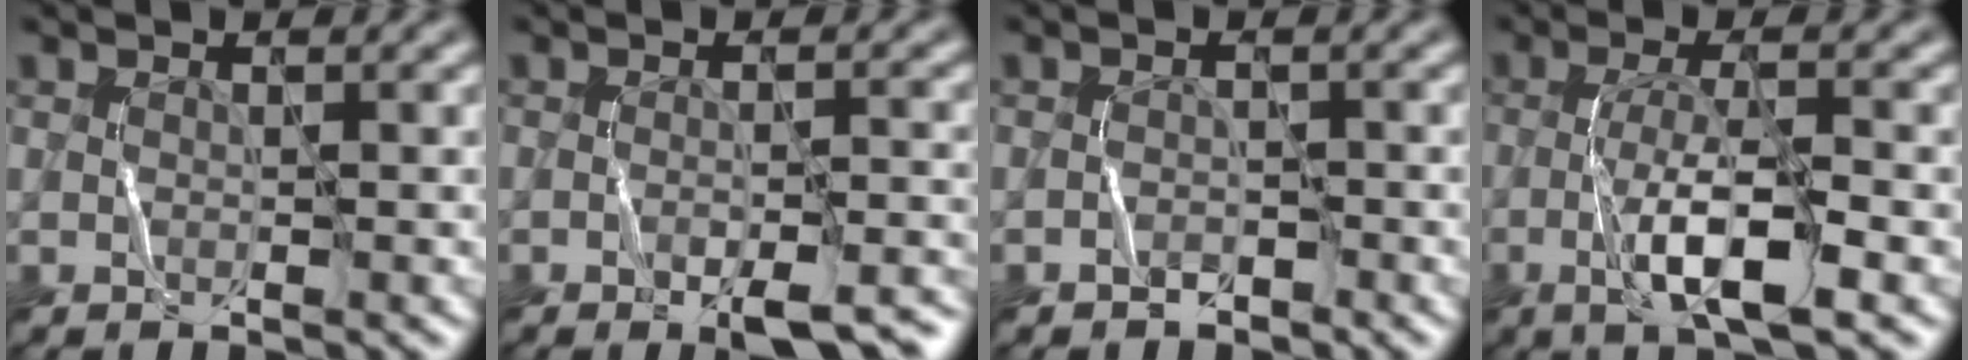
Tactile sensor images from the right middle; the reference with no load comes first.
{"total": 4.7, "force": [-3.0, 1.1, 3.4], "torque": [-0.050, 0.005, -0.040]}
{"total": 0.8, "force": [-0.7, 0.4, -0.2], "torque": [0.006, 0.010, -0.011]}
{"total": 5.7, "force": [-2.1, 1.2, 5.2], "torque": [-0.094, 0.012, -0.041]}